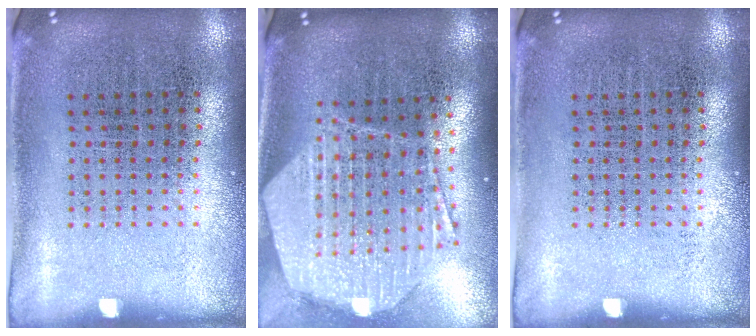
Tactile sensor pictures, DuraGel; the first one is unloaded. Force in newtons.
{"total": 2.7, "press": 2.2, "slide": 1.6}
{"total": 0.0}